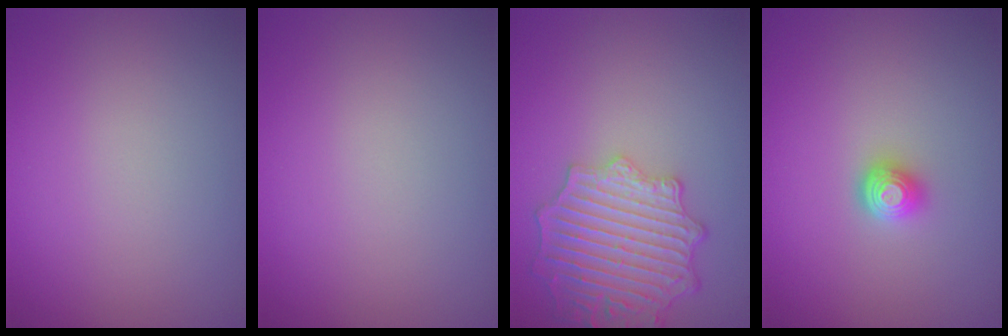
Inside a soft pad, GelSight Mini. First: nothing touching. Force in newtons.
{"total": 0.0}
{"total": 6.1, "press": 5.4, "slide": 2.9}
{"total": 1.7, "press": 1.3, "slide": 1.1}